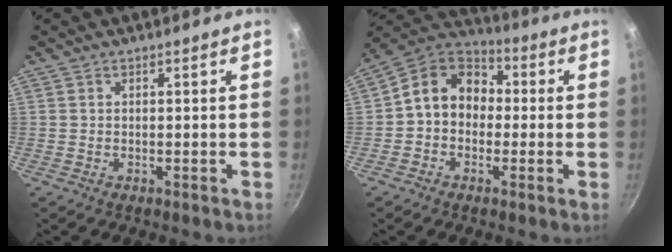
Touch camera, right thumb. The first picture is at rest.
{"total": 11.7, "force": [-0.3, 9.9, 6.4], "torque": [-0.064, 0.042, -0.031]}